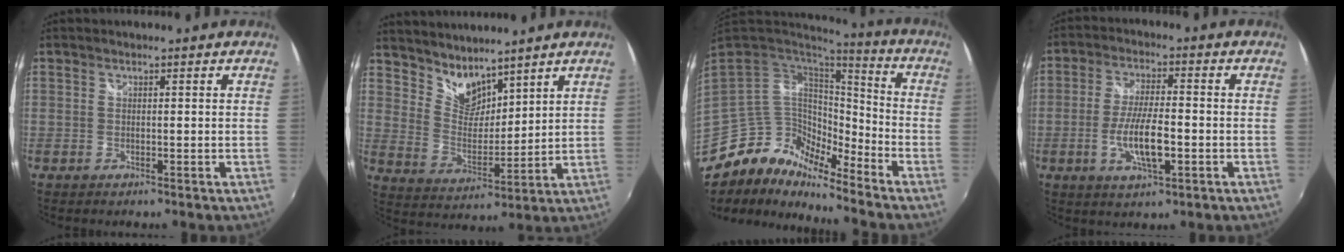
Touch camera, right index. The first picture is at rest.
{"total": 8.8, "force": [7.6, 3.5, 2.9], "torque": [-0.048, -0.002, 0.150]}
{"total": 11.6, "force": [-9.3, 4.4, 5.2], "torque": [-0.081, 0.007, -0.195]}
{"total": 9.0, "force": [-2.5, 2.5, 8.3], "torque": [-0.163, -0.007, -0.045]}